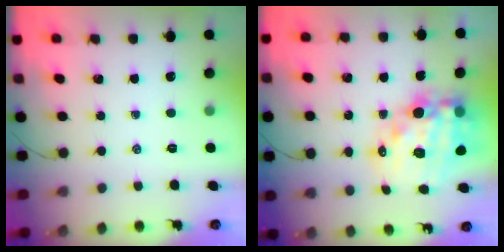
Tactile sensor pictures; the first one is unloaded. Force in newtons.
{"total": 18.3, "press": 17.8, "slide": 4.2}